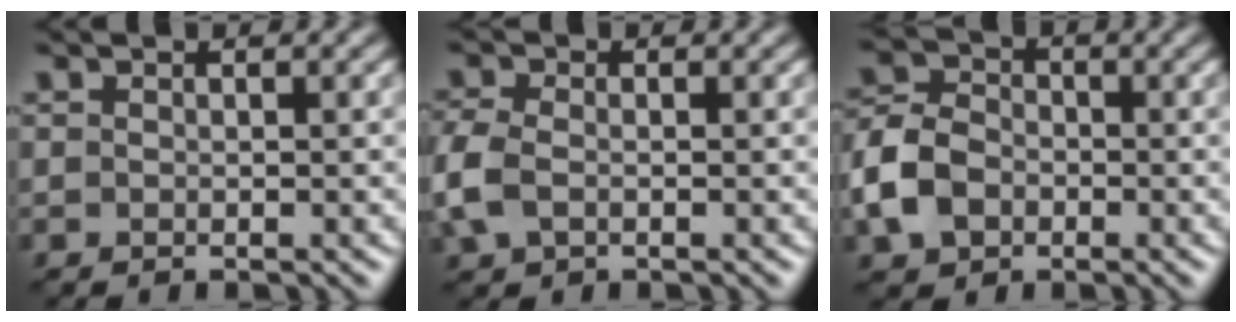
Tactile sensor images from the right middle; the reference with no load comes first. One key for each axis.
{"total": 3.7, "fx": -1.0, "fy": 2.6, "fz": 2.4, "tx": -0.078, "ty": -0.002, "tz": -0.028}
{"total": 5.9, "fx": -2.0, "fy": 4.4, "fz": 3.3, "tx": -0.081, "ty": 0.002, "tz": -0.054}